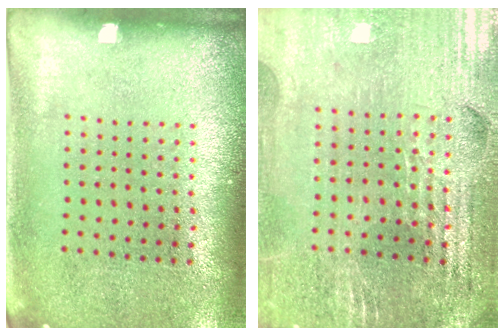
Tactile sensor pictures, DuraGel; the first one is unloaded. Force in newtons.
{"total": 2.9, "press": 2.9, "slide": 0.5}